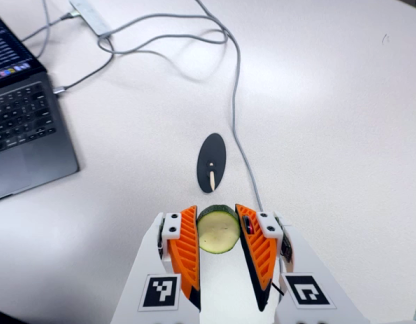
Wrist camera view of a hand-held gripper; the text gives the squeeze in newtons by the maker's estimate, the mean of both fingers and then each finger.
{"total": 12.9, "left": 14.0, "right": 11.9}